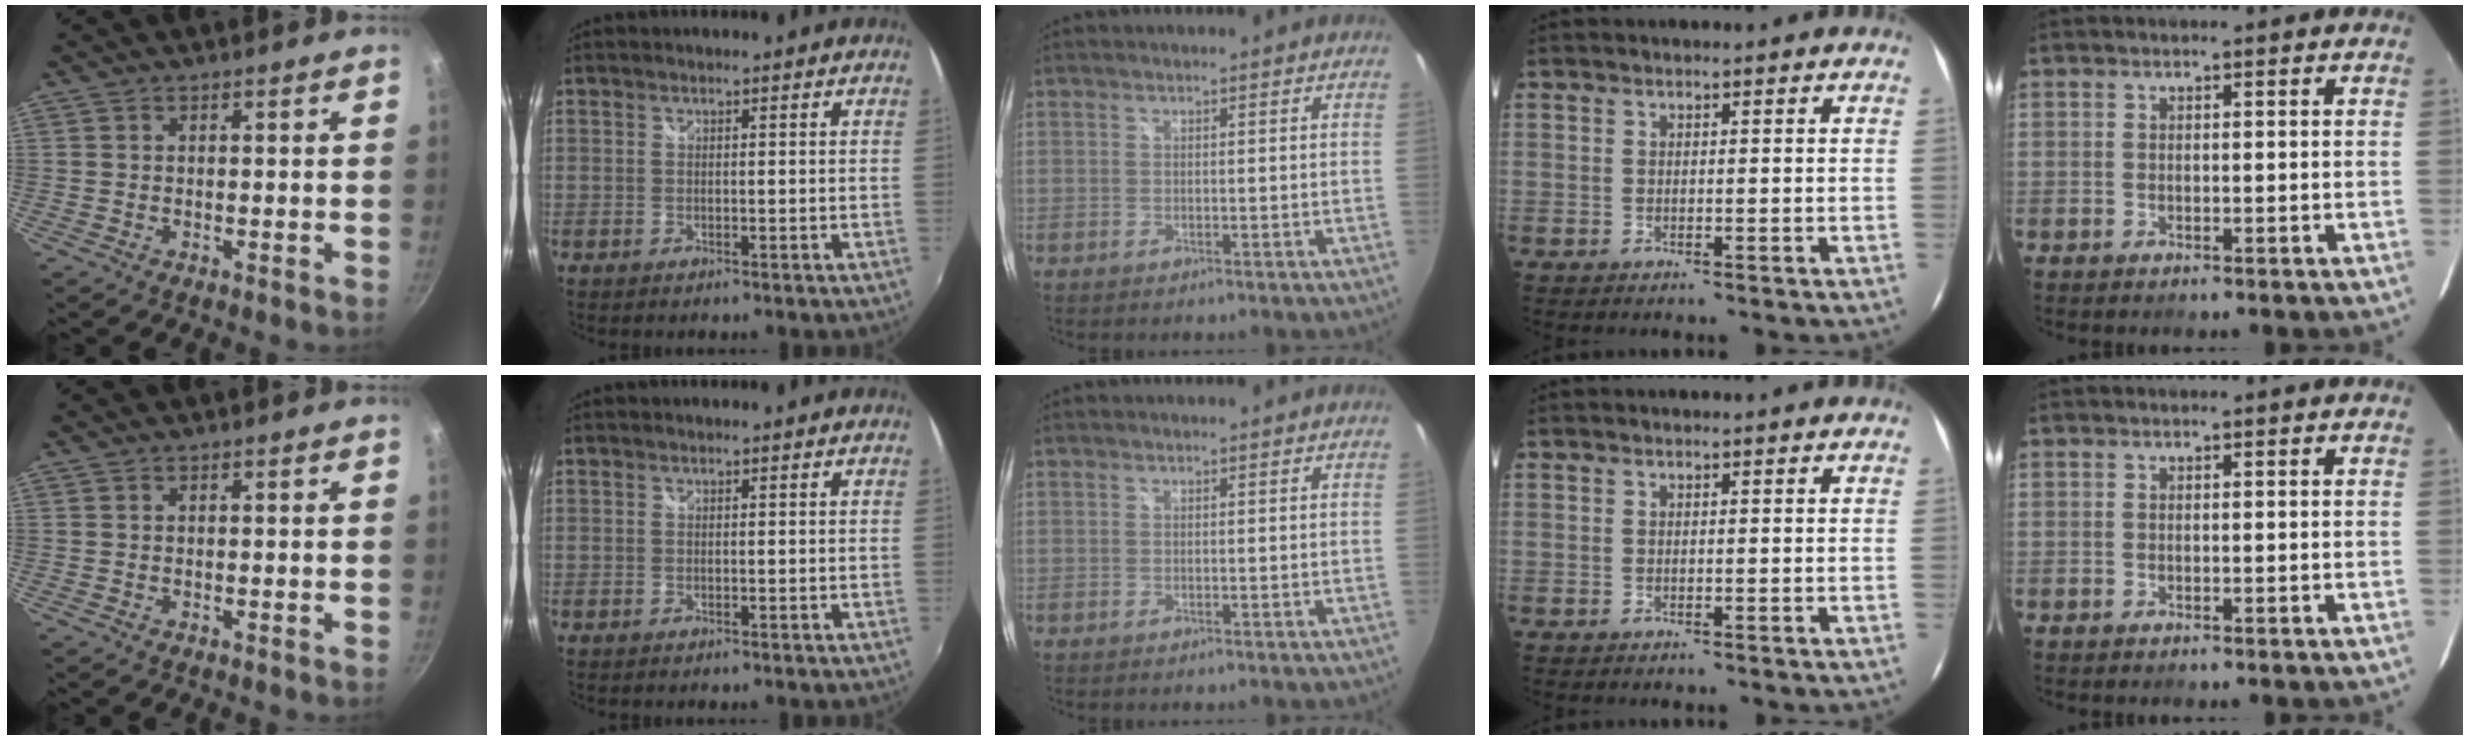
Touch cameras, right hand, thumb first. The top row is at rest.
{}